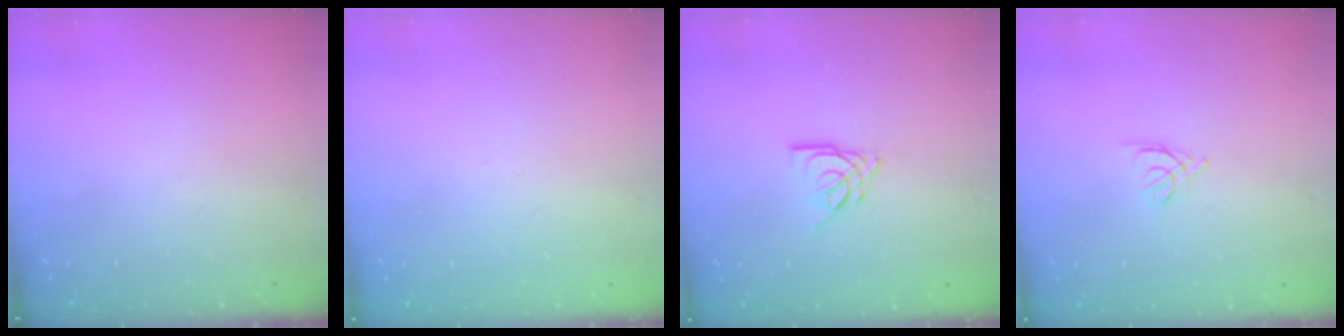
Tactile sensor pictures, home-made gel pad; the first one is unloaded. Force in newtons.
{"total": 0.0}
{"total": 7.2, "press": 7.2, "slide": 0.7}
{"total": 3.0, "press": 2.9, "slide": 0.7}